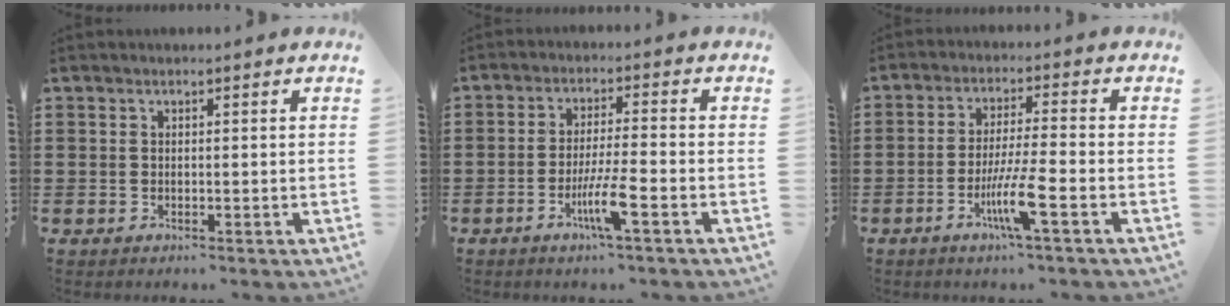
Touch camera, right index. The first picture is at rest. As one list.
[{"total": 6.2, "force": [-2.8, 0.2, 5.6], "torque": [-0.111, -0.016, -0.053]}, {"total": 7.1, "force": [-3.2, 0.0, 6.4], "torque": [-0.124, -0.014, -0.061]}]